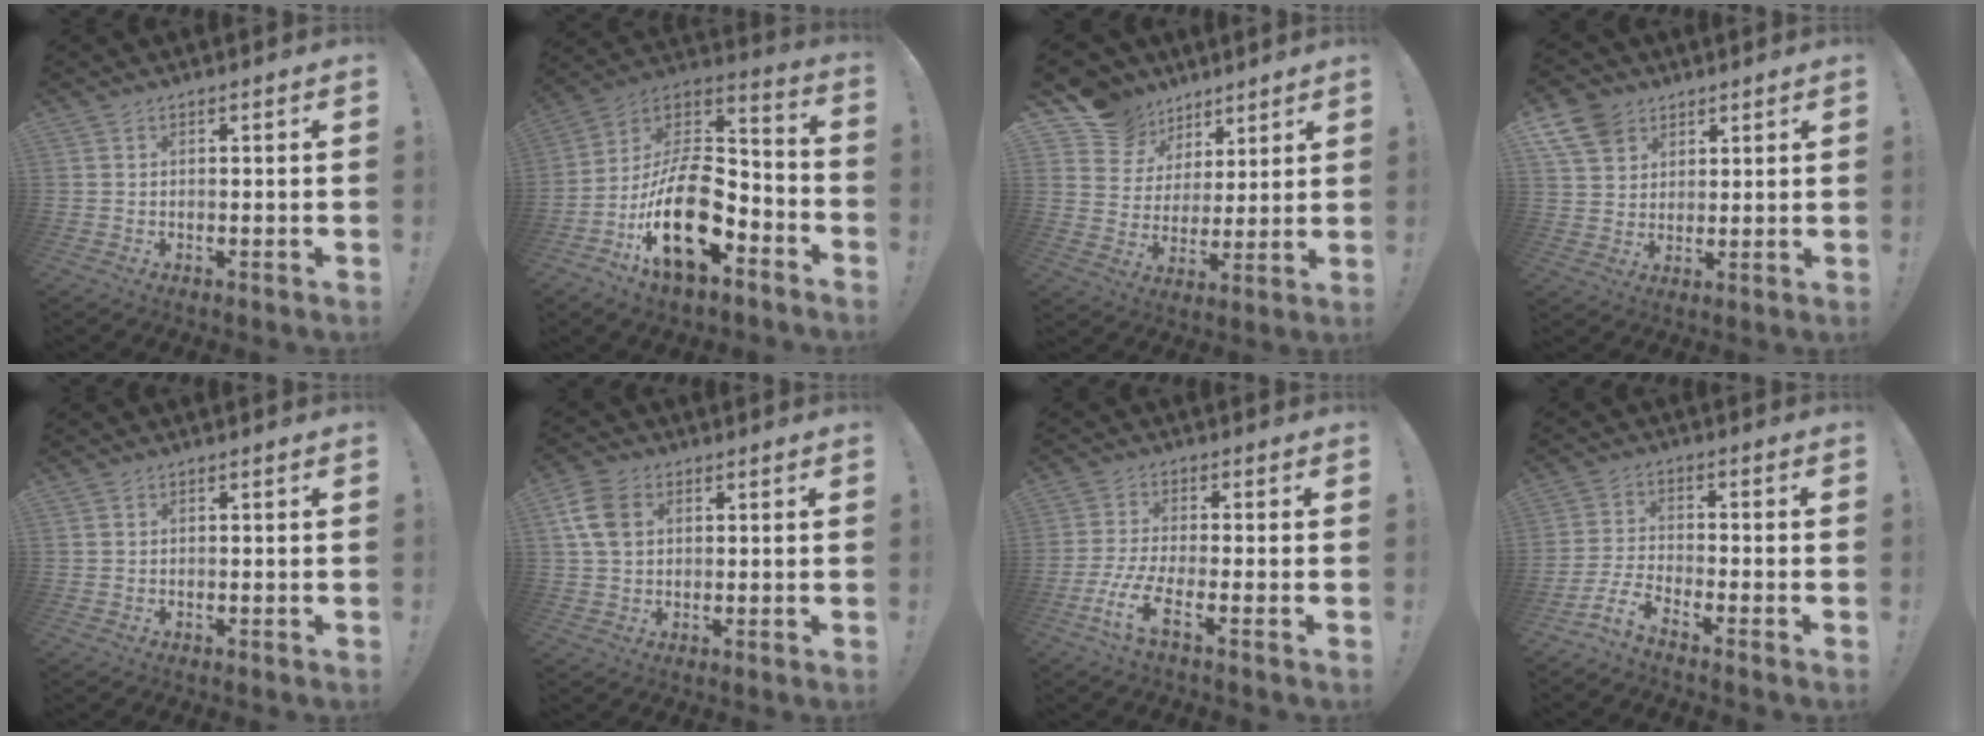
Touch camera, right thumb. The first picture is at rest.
{"total": 23.1, "force": [-8.3, 12.5, 17.5], "torque": [-0.317, 0.044, -0.129]}
{"total": 13.0, "force": [8.2, 9.7, 2.4], "torque": [-0.036, -0.056, 0.165]}
{"total": 10.5, "force": [5.9, 7.9, 3.6], "torque": [-0.076, -0.027, 0.118]}
{"total": 0.0}
{"total": 9.6, "force": [2.7, 7.1, 5.9], "torque": [-0.105, 0.006, 0.055]}
{"total": 8.5, "force": [-3.7, 2.0, 7.4], "torque": [-0.163, -0.009, -0.071]}
{"total": 5.9, "force": [-4.6, 1.7, 3.3], "torque": [-0.073, 0.004, -0.088]}